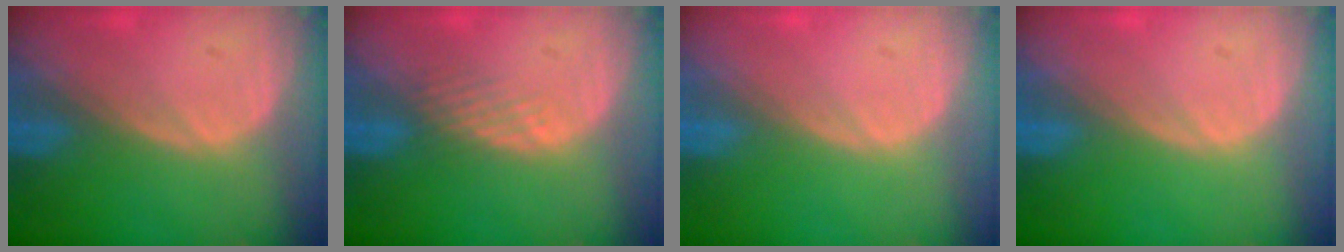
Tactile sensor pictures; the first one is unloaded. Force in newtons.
{"total": 1.8, "press": 1.8, "slide": 0.2}
{"total": 0.0}
{"total": 0.0}